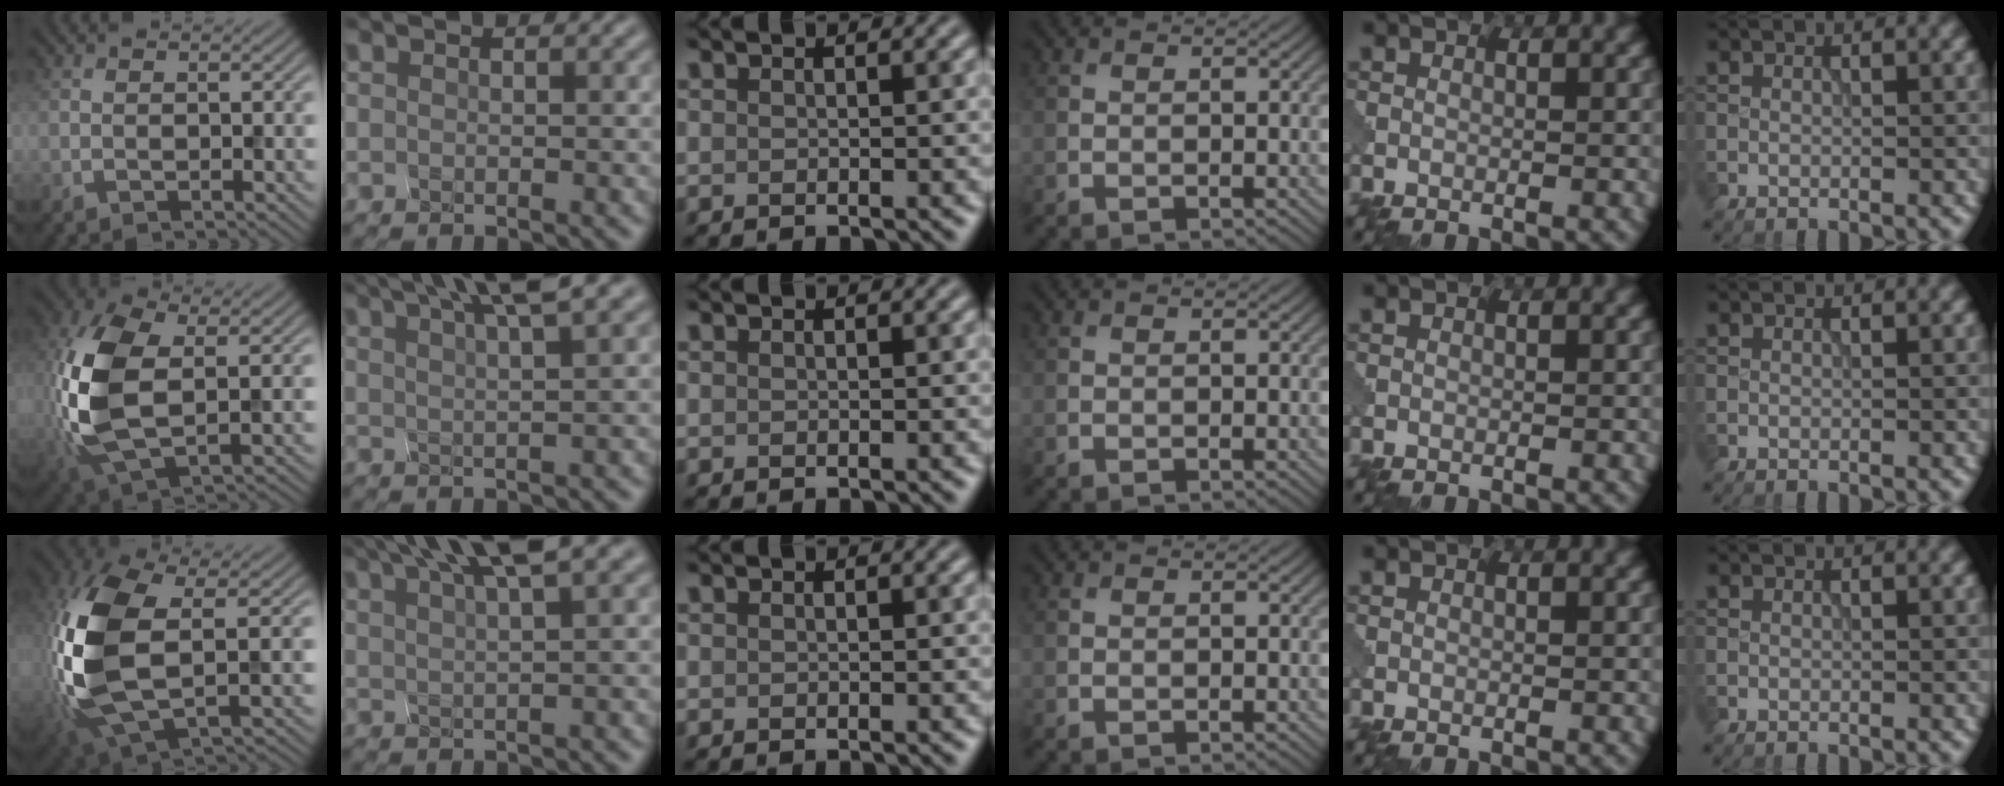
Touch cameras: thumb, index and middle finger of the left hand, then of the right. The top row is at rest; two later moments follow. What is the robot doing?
{"motion": "squeeze", "object": "clothespin"}